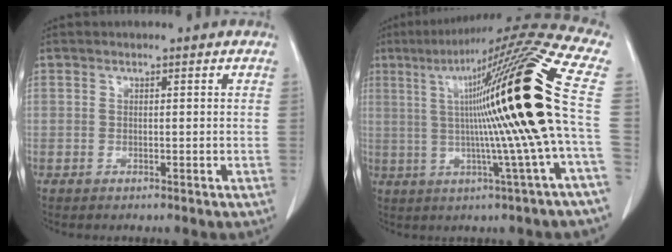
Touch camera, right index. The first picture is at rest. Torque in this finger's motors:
{"motor_torque": [2.14, 0.00, 1.05, 0.21]}